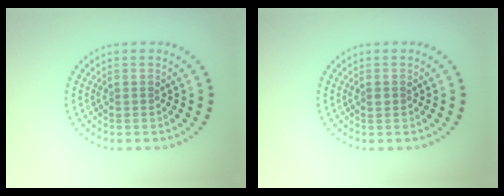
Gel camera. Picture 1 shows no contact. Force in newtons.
{"total": 0.6, "press": 0.6, "slide": 0.0}